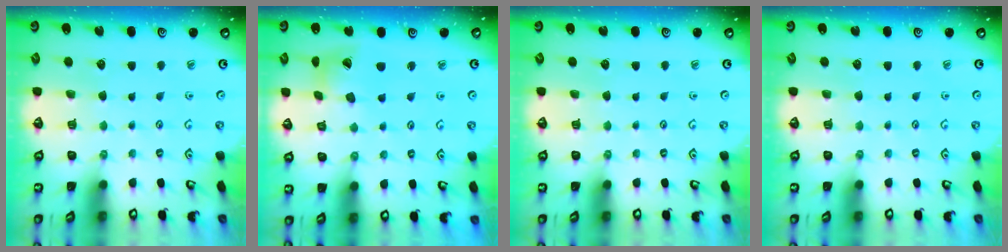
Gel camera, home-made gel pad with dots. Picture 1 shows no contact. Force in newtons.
{"total": 11.7, "press": 11.6, "slide": 1.5}
{"total": 0.0}
{"total": 0.0}